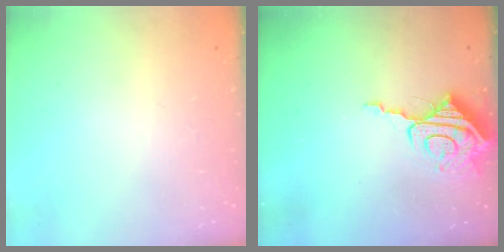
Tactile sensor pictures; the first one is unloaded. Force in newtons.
{"total": 10.5, "press": 10.5, "slide": 1.2}